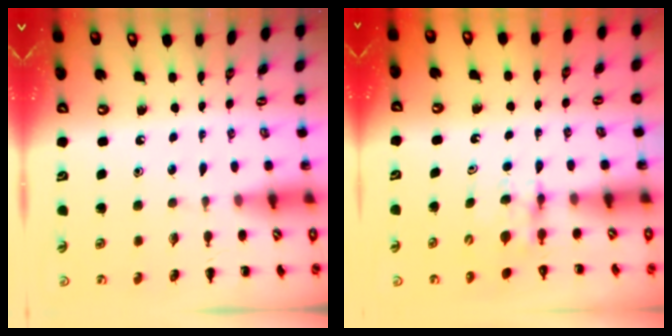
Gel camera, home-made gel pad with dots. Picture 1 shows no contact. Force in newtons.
{"total": 3.5, "press": 3.4, "slide": 1.1}